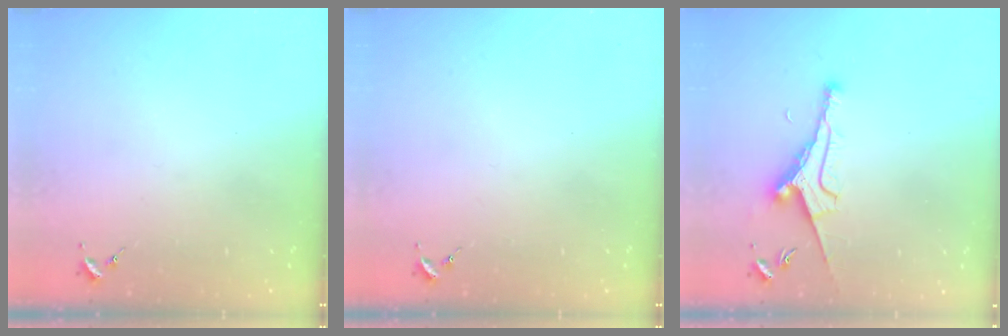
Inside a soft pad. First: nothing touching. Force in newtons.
{"total": 0.0}
{"total": 9.3, "press": 9.2, "slide": 1.4}